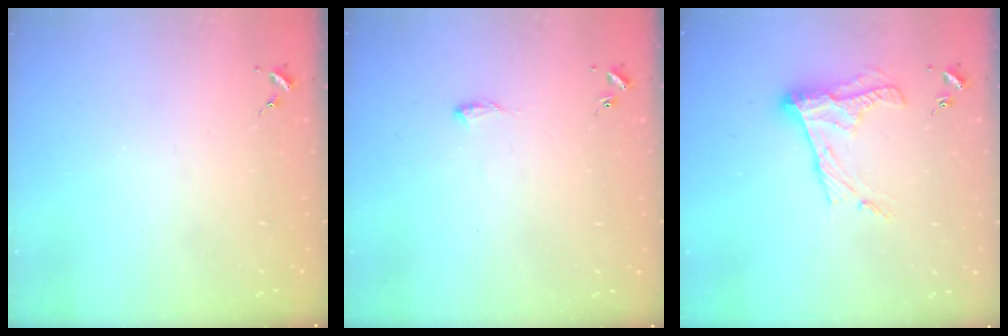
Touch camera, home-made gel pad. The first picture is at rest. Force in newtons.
{"total": 4.9, "press": 4.9, "slide": 0.8}
{"total": 11.8, "press": 11.8, "slide": 0.9}